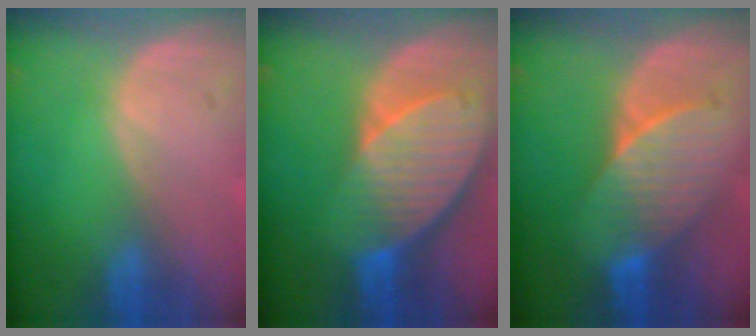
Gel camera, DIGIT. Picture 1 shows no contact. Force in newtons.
{"total": 10.2, "press": 8.9, "slide": 5.0}
{"total": 7.2, "press": 7.1, "slide": 1.5}